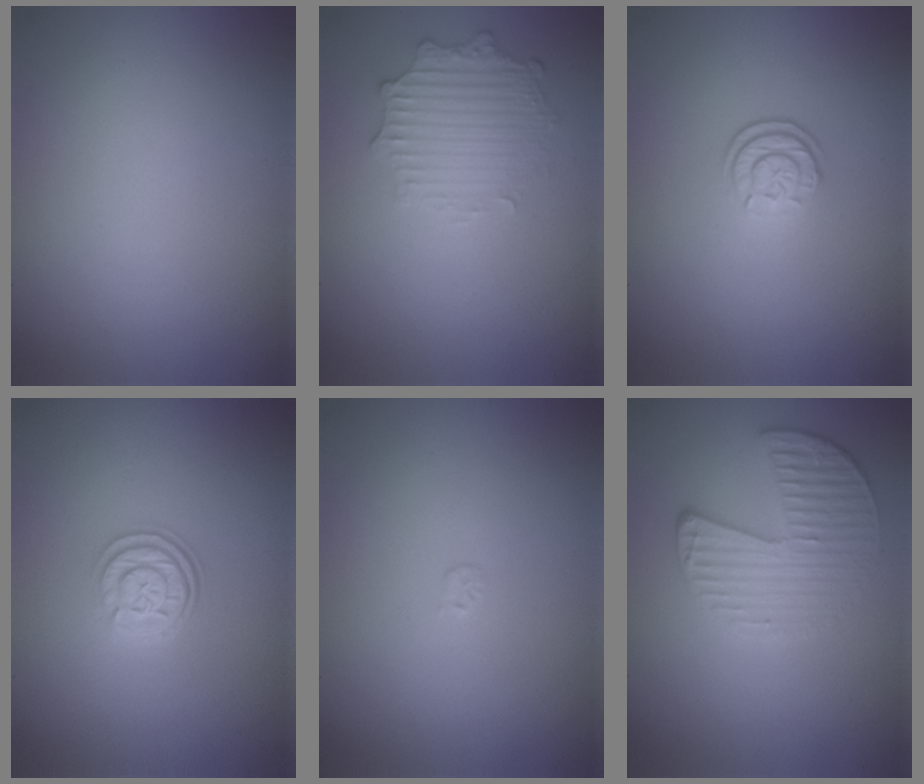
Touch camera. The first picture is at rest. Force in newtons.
{"total": 2.5, "press": 2.3, "slide": 1.0}
{"total": 2.1, "press": 1.8, "slide": 1.2}
{"total": 3.0, "press": 2.4, "slide": 1.7}
{"total": 0.5, "press": 0.5, "slide": 0.1}
{"total": 3.3, "press": 3.3, "slide": 0.6}